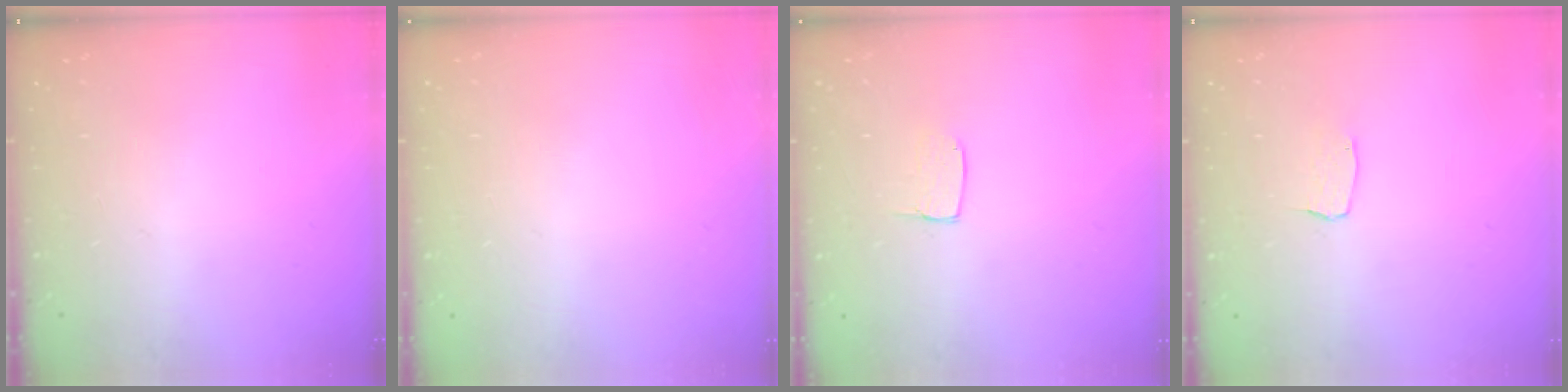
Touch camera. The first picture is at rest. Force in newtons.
{"total": 0.0}
{"total": 4.4, "press": 4.4, "slide": 0.3}
{"total": 3.1, "press": 3.1, "slide": 0.2}